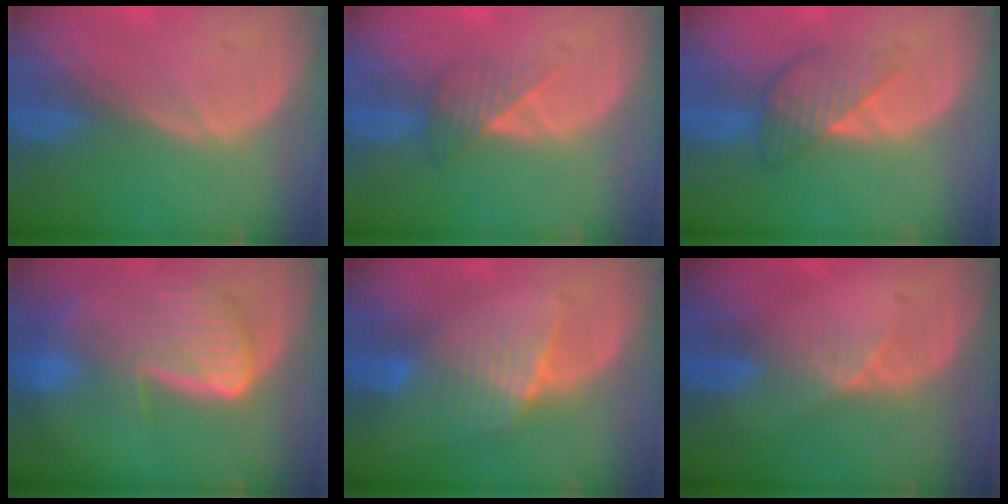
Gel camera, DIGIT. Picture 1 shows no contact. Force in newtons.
{"total": 3.3, "press": 3.2, "slide": 1.0}
{"total": 4.6, "press": 4.6, "slide": 0.1}
{"total": 9.3, "press": 8.1, "slide": 4.6}
{"total": 6.5, "press": 5.7, "slide": 3.2}
{"total": 2.6, "press": 2.2, "slide": 1.4}